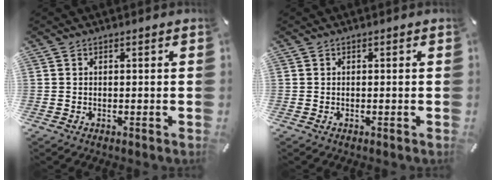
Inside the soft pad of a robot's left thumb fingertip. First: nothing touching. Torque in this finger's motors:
{"motor_torque": [0.00, 0.00, 0.00, 0.00, 0.00]}